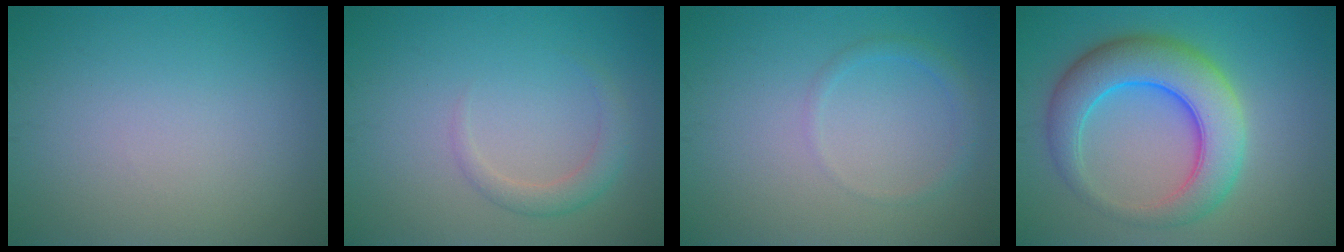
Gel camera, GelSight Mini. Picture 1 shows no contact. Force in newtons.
{"total": 1.9, "press": 1.9, "slide": 0.2}
{"total": 1.3, "press": 1.3, "slide": 0.0}
{"total": 8.1, "press": 8.0, "slide": 0.2}